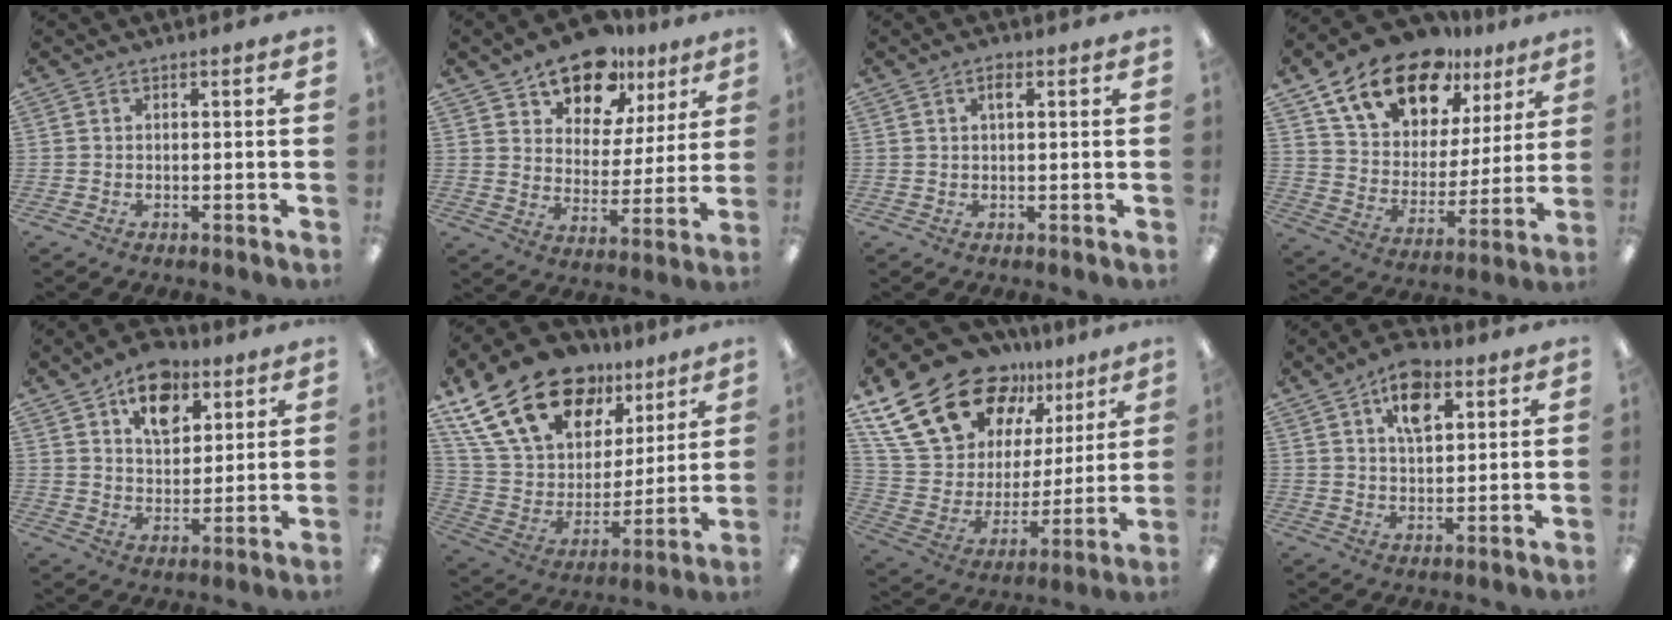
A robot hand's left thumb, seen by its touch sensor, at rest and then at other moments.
{"total": 14.1, "force": [11.1, 7.6, 4.3], "torque": [-0.072, -0.075, 0.203]}
{"total": 2.1, "force": [1.0, 1.0, 1.6], "torque": [-0.028, 0.002, 0.014]}
{"total": 17.8, "force": [12.6, 9.8, 7.9], "torque": [-0.148, -0.072, 0.231]}
{"total": 12.1, "force": [7.5, 7.5, 6.0], "torque": [-0.077, -0.033, 0.132]}
{"total": 24.9, "force": [15.4, 14.5, 13.1], "torque": [-0.256, -0.084, 0.288]}
{"total": 25.2, "force": [16.5, 14.8, 12.1], "torque": [-0.228, -0.097, 0.314]}
{"total": 9.8, "force": [5.4, 5.3, 6.2], "torque": [-0.094, -0.014, 0.093]}